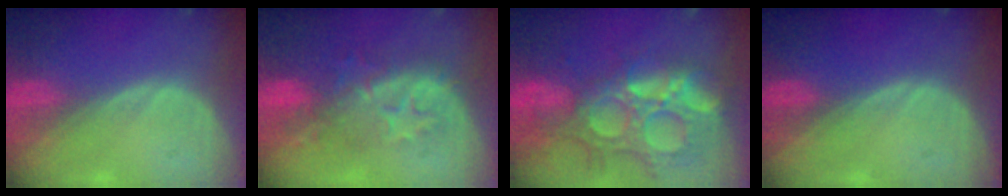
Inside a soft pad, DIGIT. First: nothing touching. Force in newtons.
{"total": 9.1, "press": 8.6, "slide": 3.0}
{"total": 14.8, "press": 12.3, "slide": 8.3}
{"total": 0.0}